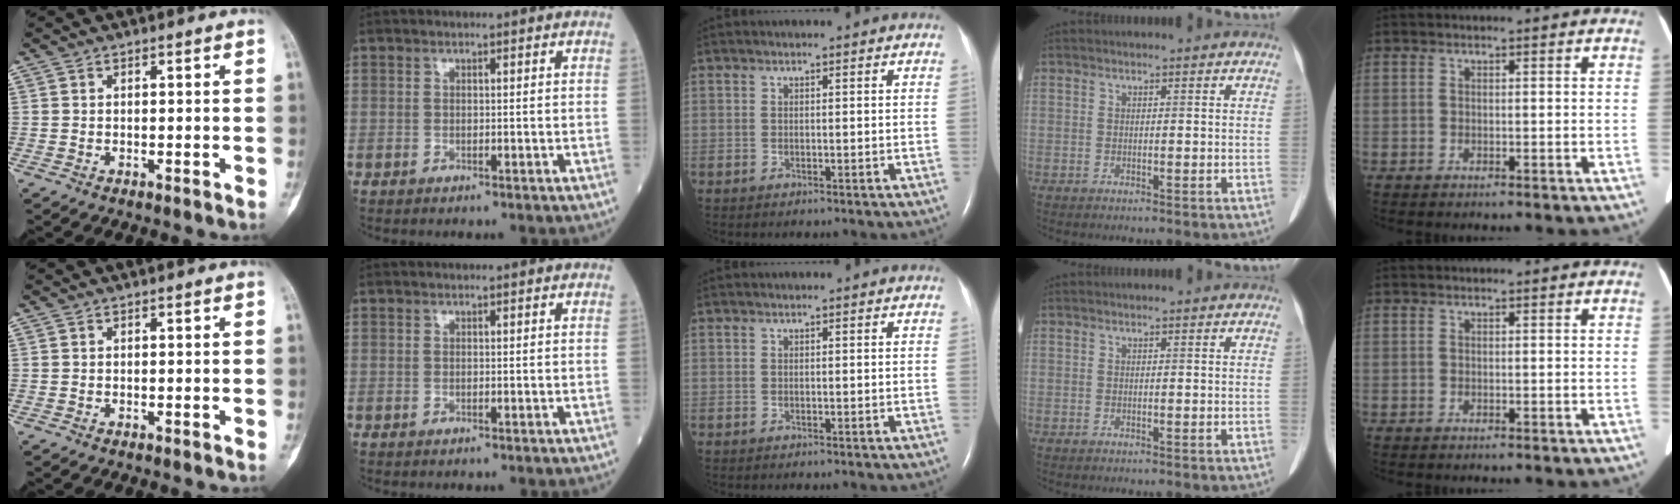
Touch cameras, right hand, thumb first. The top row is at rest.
{}